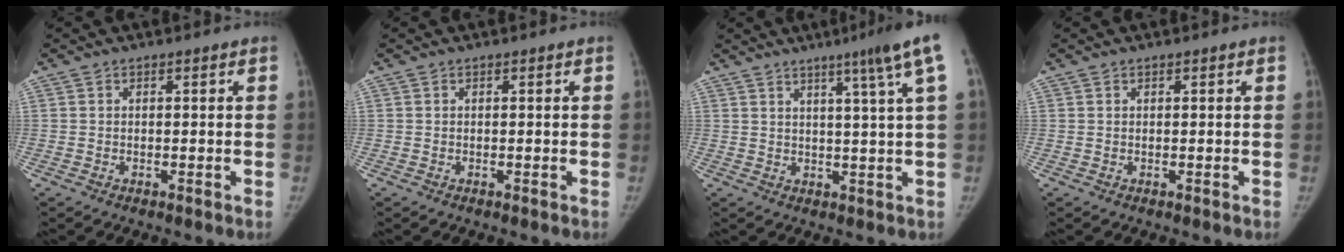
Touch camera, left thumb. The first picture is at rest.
{"total": 0.0}
{"total": 8.0, "force": [4.2, -1.1, 6.7], "torque": [-0.091, -0.010, 0.055]}
{"total": 0.0}